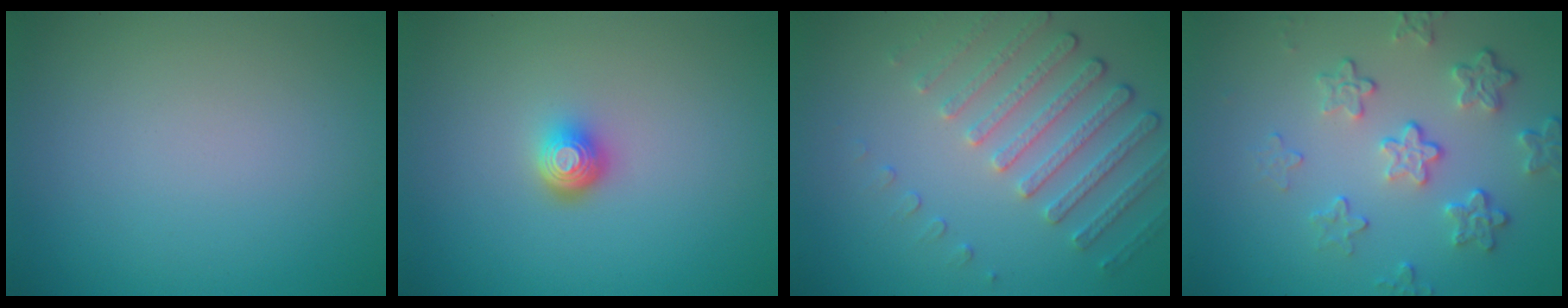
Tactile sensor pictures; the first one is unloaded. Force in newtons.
{"total": 2.1, "press": 1.5, "slide": 1.5}
{"total": 4.6, "press": 3.3, "slide": 3.2}
{"total": 4.6, "press": 3.4, "slide": 3.1}